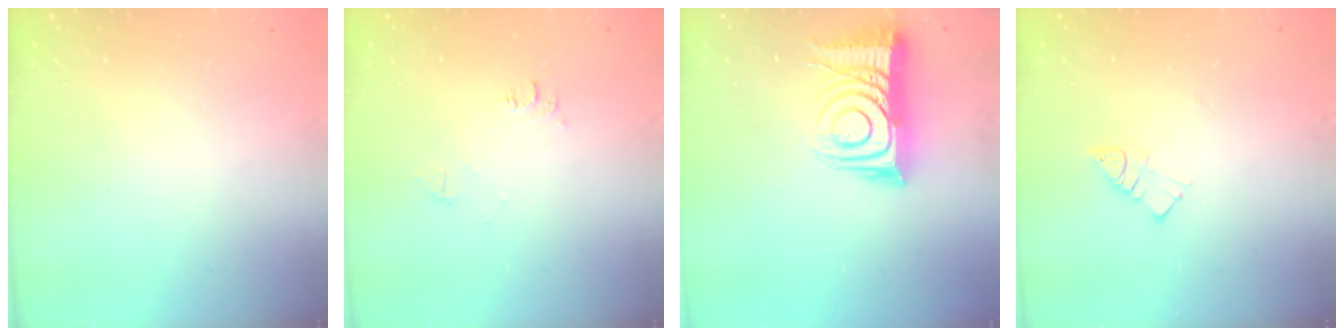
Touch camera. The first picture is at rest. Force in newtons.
{"total": 6.3, "press": 6.3, "slide": 0.7}
{"total": 12.9, "press": 12.8, "slide": 1.1}
{"total": 5.6, "press": 5.6, "slide": 0.2}